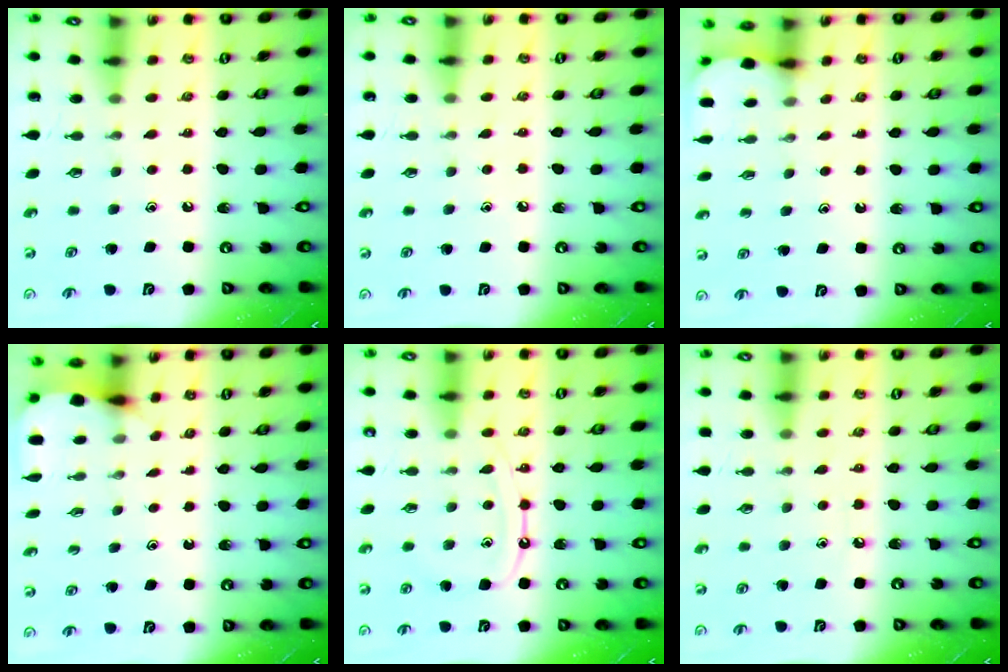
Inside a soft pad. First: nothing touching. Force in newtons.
{"total": 4.2, "press": 4.2, "slide": 0.7}
{"total": 2.7, "press": 2.7, "slide": 0.3}
{"total": 3.6, "press": 3.6, "slide": 0.3}
{"total": 11.7, "press": 11.7, "slide": 1.1}
{"total": 3.9, "press": 3.9, "slide": 0.5}